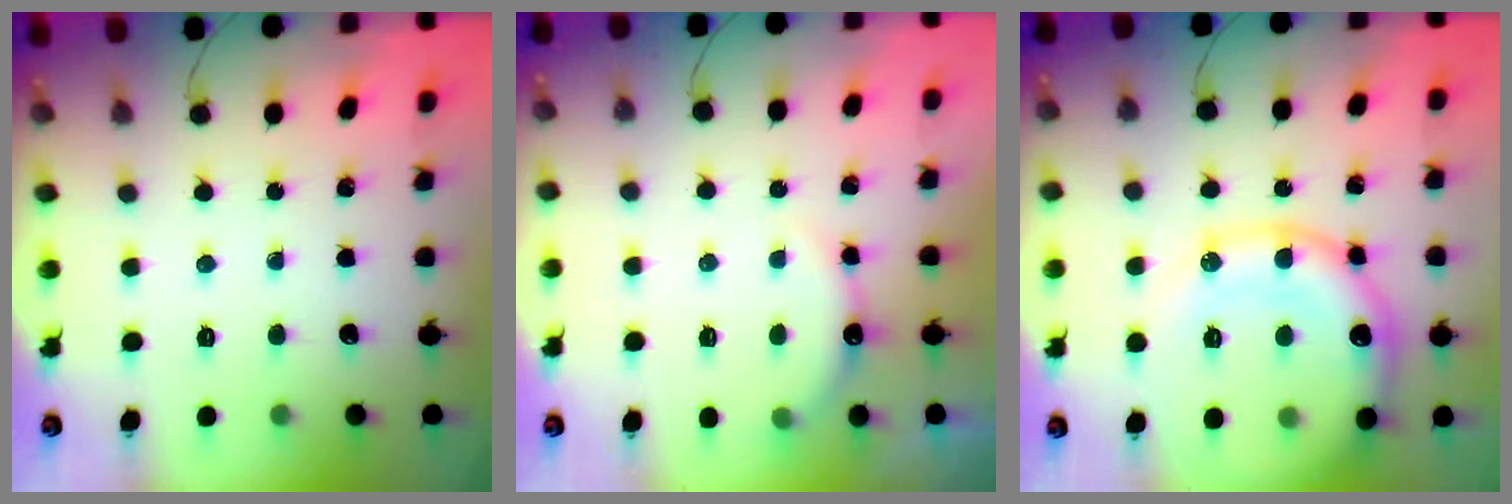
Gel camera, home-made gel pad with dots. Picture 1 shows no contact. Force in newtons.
{"total": 5.8, "press": 5.7, "slide": 1.1}
{"total": 18.8, "press": 18.6, "slide": 2.9}